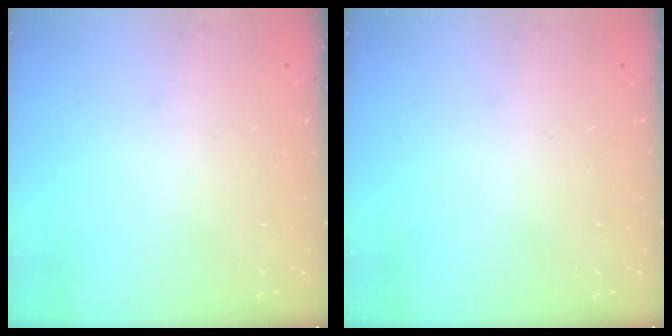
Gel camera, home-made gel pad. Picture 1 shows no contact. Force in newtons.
{"total": 0.0}